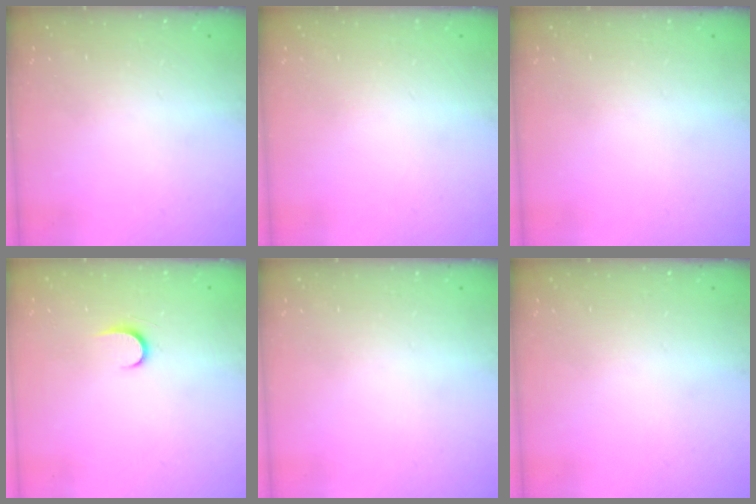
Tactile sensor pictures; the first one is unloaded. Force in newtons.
{"total": 0.0}
{"total": 0.0}
{"total": 4.9, "press": 4.8, "slide": 0.5}
{"total": 0.0}
{"total": 0.0}